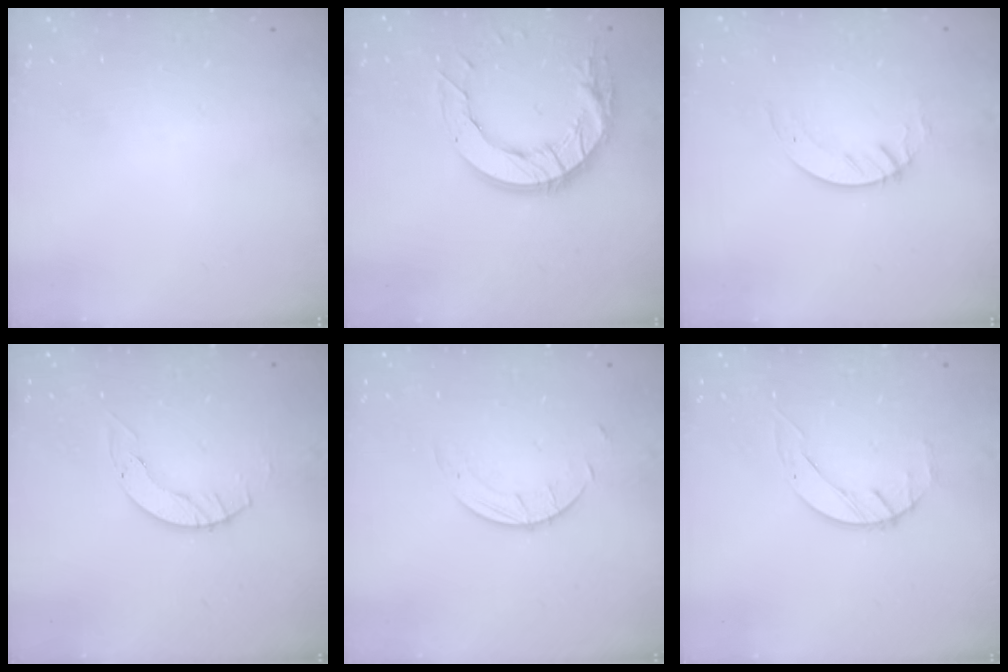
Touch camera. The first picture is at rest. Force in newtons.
{"total": 15.4, "press": 15.3, "slide": 1.5}
{"total": 3.1, "press": 3.1, "slide": 0.2}
{"total": 3.9, "press": 3.9, "slide": 0.4}
{"total": 2.6, "press": 2.6, "slide": 0.2}
{"total": 2.1, "press": 2.0, "slide": 0.3}